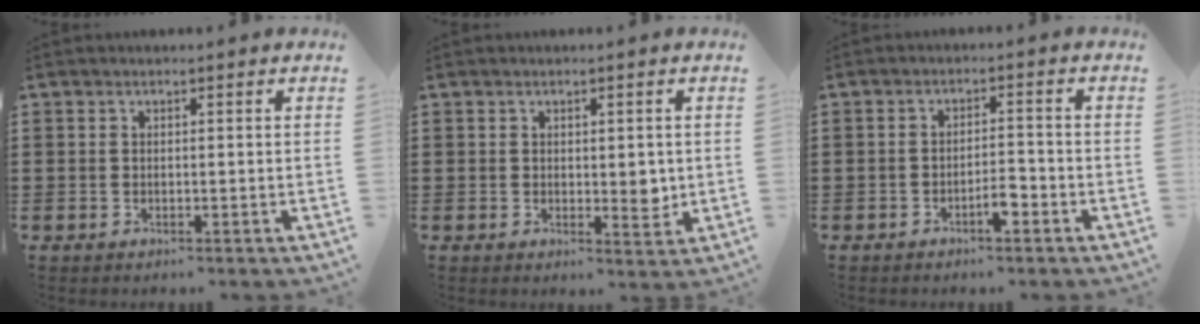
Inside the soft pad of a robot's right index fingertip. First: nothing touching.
{"total": 3.3, "force": [0.3, 1.9, 2.7], "torque": [-0.027, -0.005, 0.001]}
{"total": 3.1, "force": [-1.7, 0.8, 2.4], "torque": [-0.042, 0.006, -0.031]}